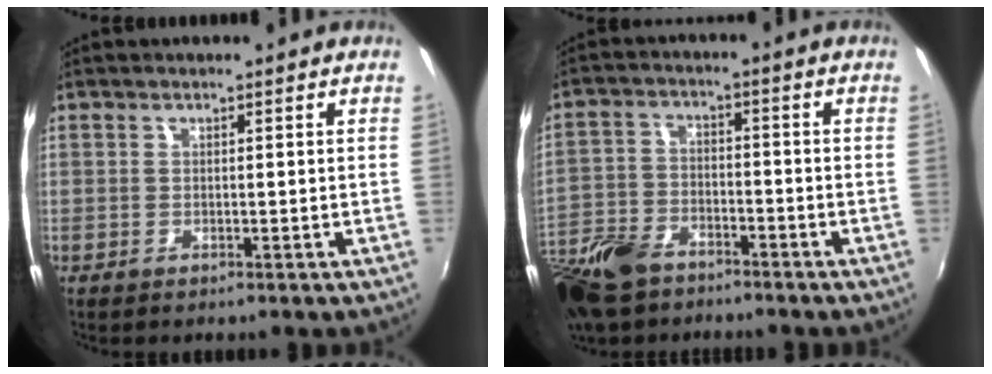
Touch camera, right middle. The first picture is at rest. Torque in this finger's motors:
{"motor_torque": [0.40, -1.74, 0.15, 0.10]}